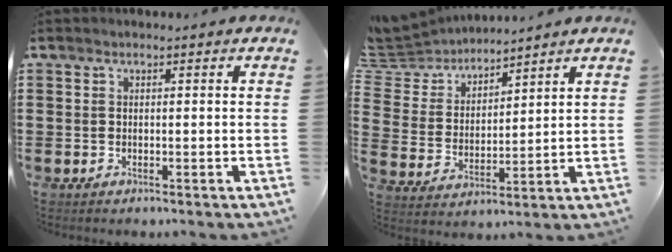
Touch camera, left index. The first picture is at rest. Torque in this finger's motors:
{"motor_torque": [0.34, 0.55, -0.04, -0.01]}